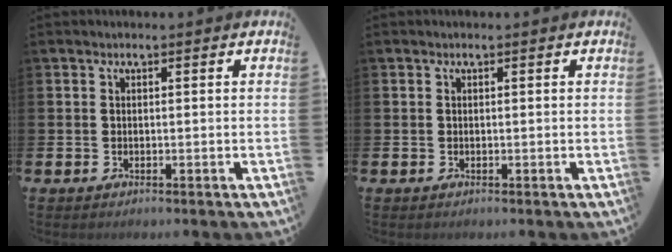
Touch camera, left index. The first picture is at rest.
{"total": 0.0}